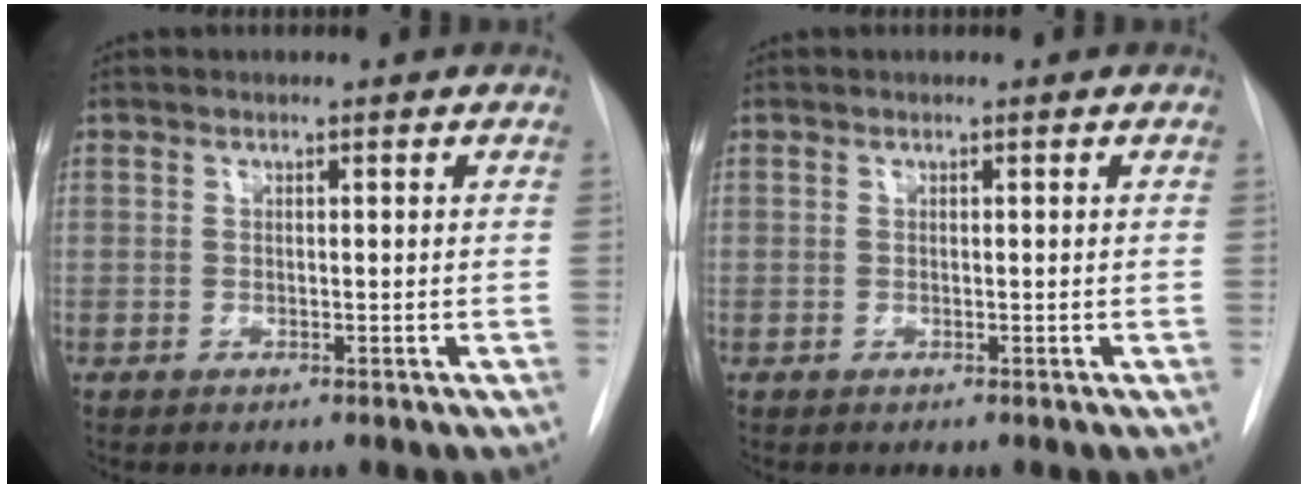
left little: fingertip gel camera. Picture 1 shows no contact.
{"total": 0.0}